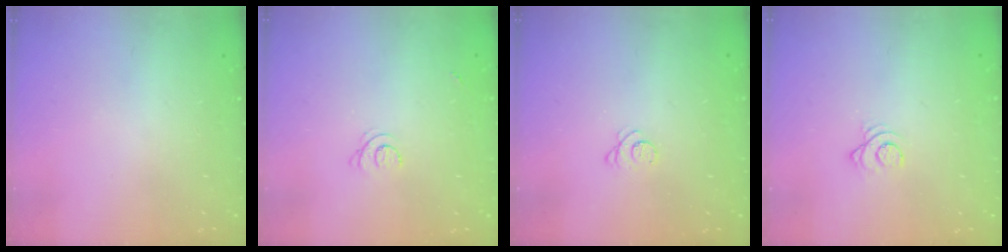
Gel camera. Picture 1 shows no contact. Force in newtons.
{"total": 3.3, "press": 3.3, "slide": 0.5}
{"total": 2.8, "press": 2.8, "slide": 0.4}
{"total": 2.5, "press": 2.5, "slide": 0.3}